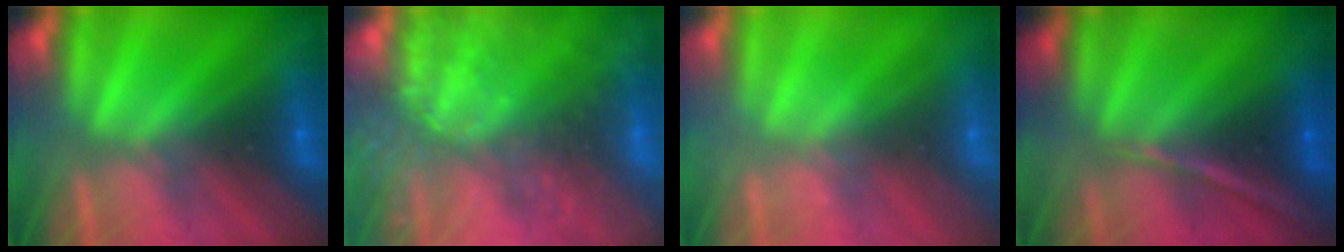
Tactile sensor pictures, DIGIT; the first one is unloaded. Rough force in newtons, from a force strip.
{"total": 6.5}
{"total": 2.4}
{"total": 1.3}